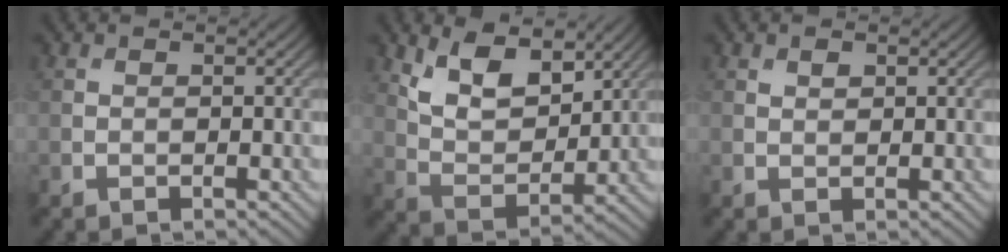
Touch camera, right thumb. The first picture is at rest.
{"total": 8.4, "force": [5.0, 4.1, 5.3], "torque": [-0.111, -0.010, 0.092]}
{"total": 1.0, "force": [0.6, 0.6, 0.5], "torque": [-0.009, -0.002, 0.012]}